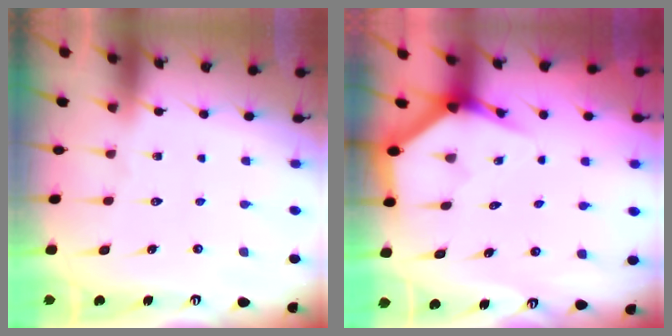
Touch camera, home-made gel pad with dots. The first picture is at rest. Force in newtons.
{"total": 3.8, "press": 3.8, "slide": 0.2}